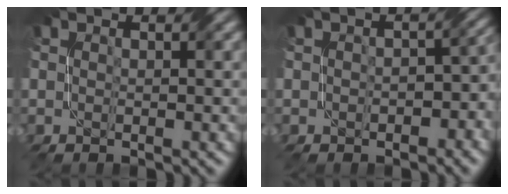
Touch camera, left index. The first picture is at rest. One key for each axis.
{"total": 4.3, "fx": -1.4, "fy": 2.9, "fz": 2.8, "tx": -0.007, "ty": -0.004, "tz": -0.006}